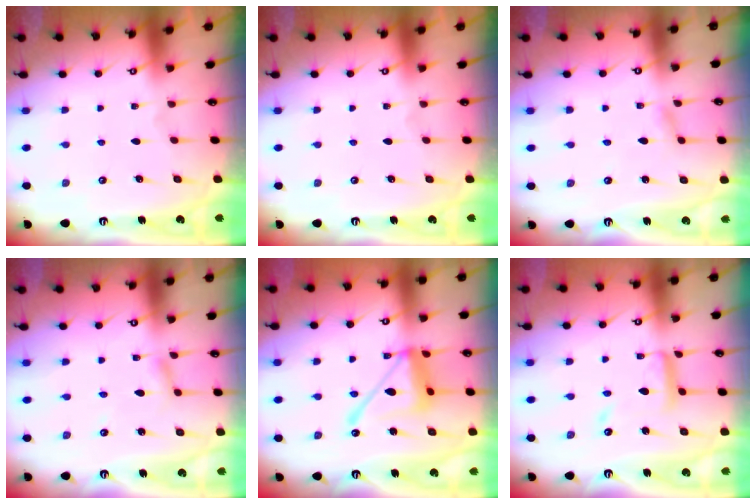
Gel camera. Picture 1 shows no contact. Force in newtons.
{"total": 0.0}
{"total": 2.5, "press": 2.5, "slide": 0.2}
{"total": 2.4, "press": 2.4, "slide": 0.2}
{"total": 15.5, "press": 15.4, "slide": 1.4}
{"total": 12.3, "press": 12.2, "slide": 1.1}